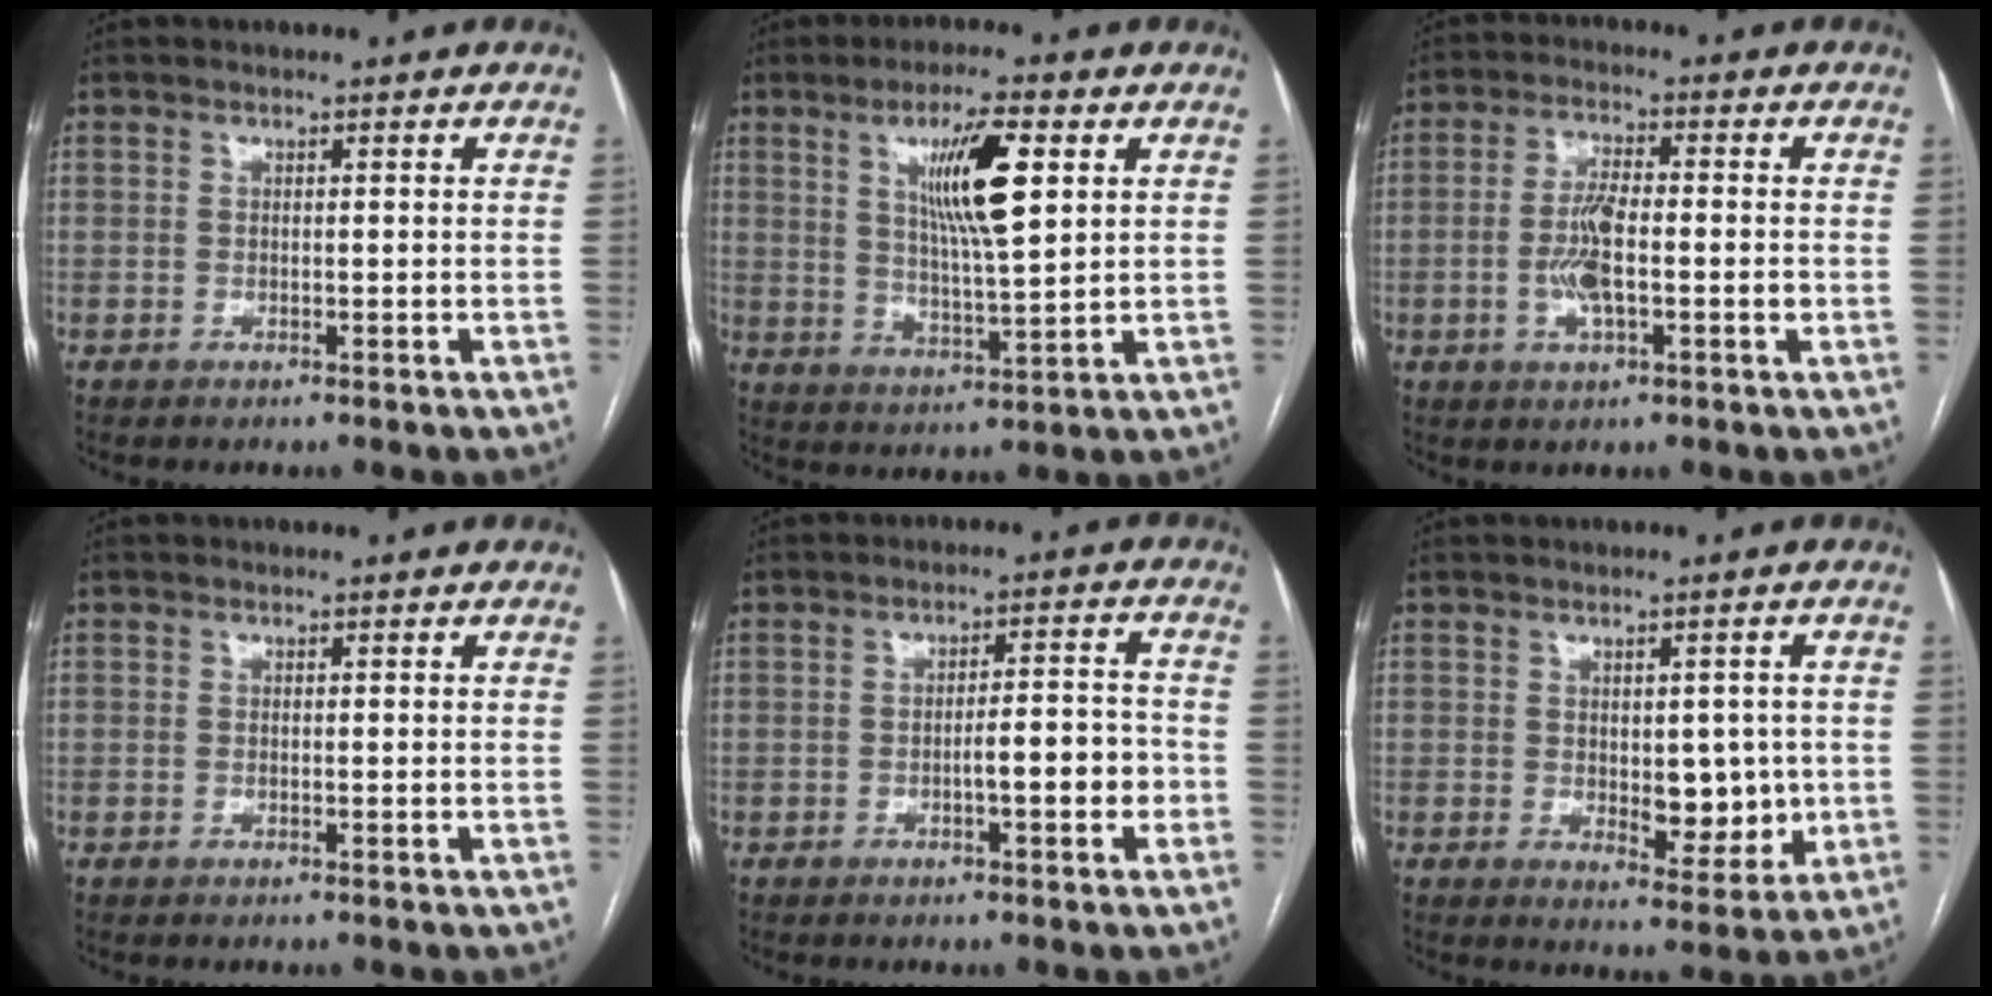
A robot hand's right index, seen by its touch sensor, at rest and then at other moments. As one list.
[{"total": 10.5, "force": [3.7, 1.2, 9.8], "torque": [-0.171, 0.001, 0.064]}, {"total": 6.8, "force": [-1.2, 1.9, 6.4], "torque": [-0.131, 0.007, -0.022]}, {"total": 0.0}, {"total": 5.4, "force": [-1.8, 1.0, 5.0], "torque": [-0.073, 0.016, -0.023]}, {"total": 6.5, "force": [-0.2, 3.4, 5.5], "torque": [-0.064, -0.002, 0.010]}]